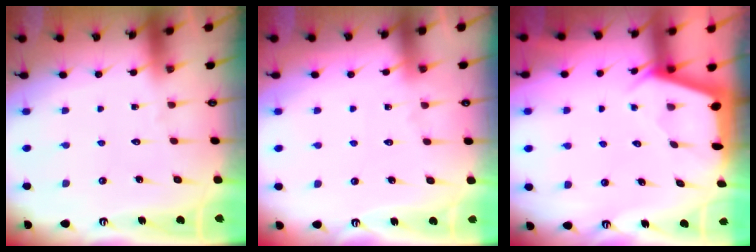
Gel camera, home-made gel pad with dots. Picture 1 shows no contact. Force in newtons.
{"total": 4.6, "press": 4.5, "slide": 0.6}
{"total": 2.3, "press": 2.3, "slide": 0.3}